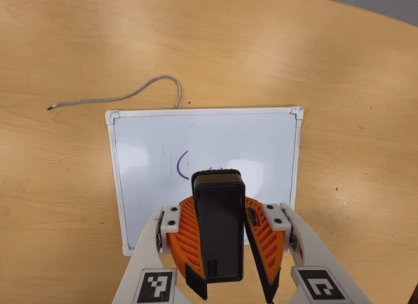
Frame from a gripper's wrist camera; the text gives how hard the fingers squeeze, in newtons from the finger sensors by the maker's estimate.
{"total": 9.8, "left": 9.9, "right": 9.7}